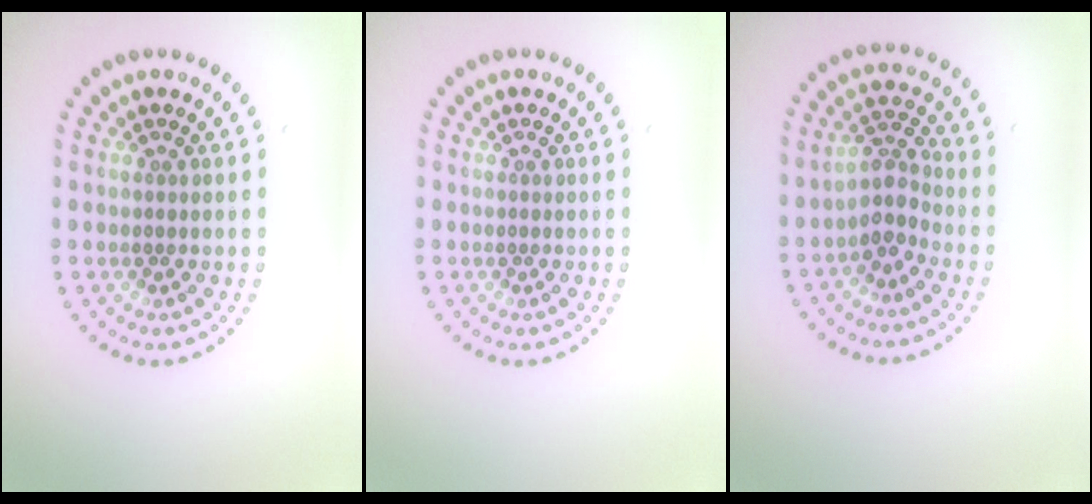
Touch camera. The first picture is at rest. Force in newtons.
{"total": 0.0}
{"total": 2.9, "press": 2.4, "slide": 1.7}